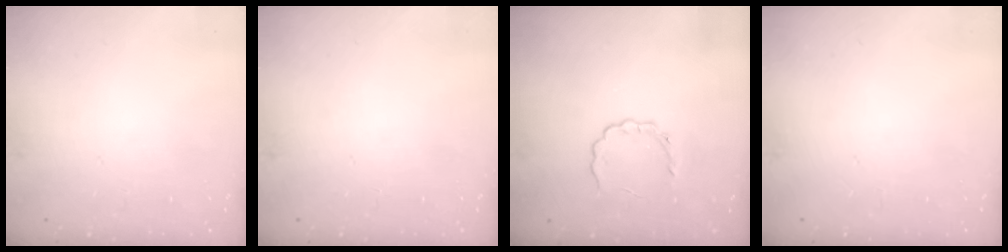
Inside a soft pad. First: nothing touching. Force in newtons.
{"total": 0.0}
{"total": 2.8, "press": 2.8, "slide": 0.4}
{"total": 0.0}